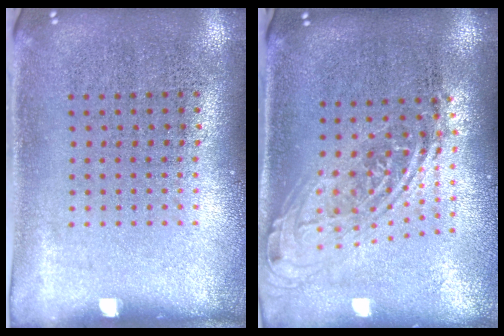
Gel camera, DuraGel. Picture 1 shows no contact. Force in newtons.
{"total": 2.0, "press": 1.5, "slide": 1.2}